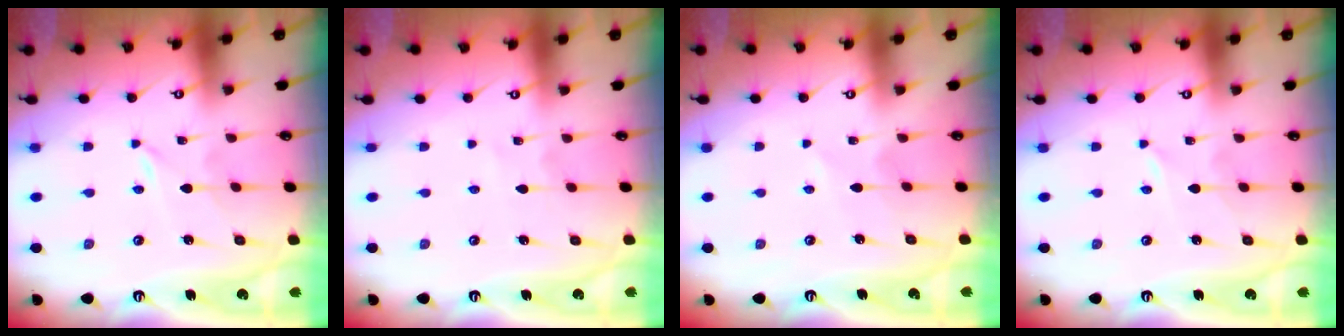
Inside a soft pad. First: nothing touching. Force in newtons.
{"total": 2.7, "press": 2.7, "slide": 0.2}
{"total": 0.6, "press": 0.6, "slide": 0.2}
{"total": 0.8, "press": 0.8, "slide": 0.1}